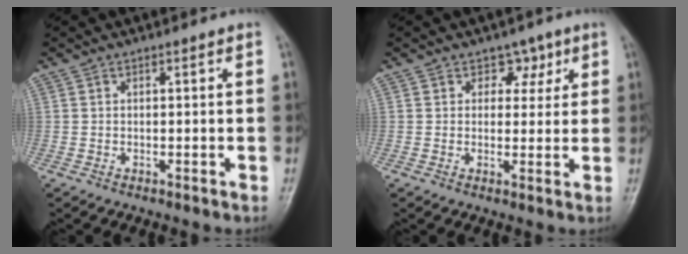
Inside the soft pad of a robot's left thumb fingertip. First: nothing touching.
{"total": 3.8, "force": [2.0, 2.8, 1.5], "torque": [0.014, -0.008, 0.025]}